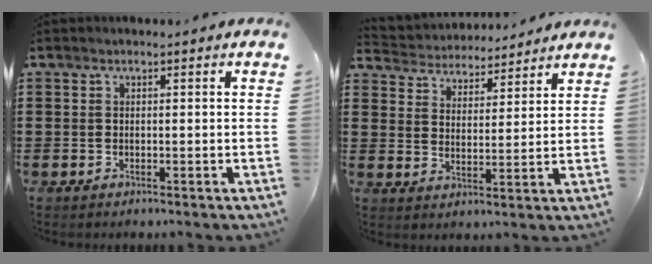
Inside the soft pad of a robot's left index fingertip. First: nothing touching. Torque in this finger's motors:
{"motor_torque": [1.25, -0.89, 0.24, 0.05]}